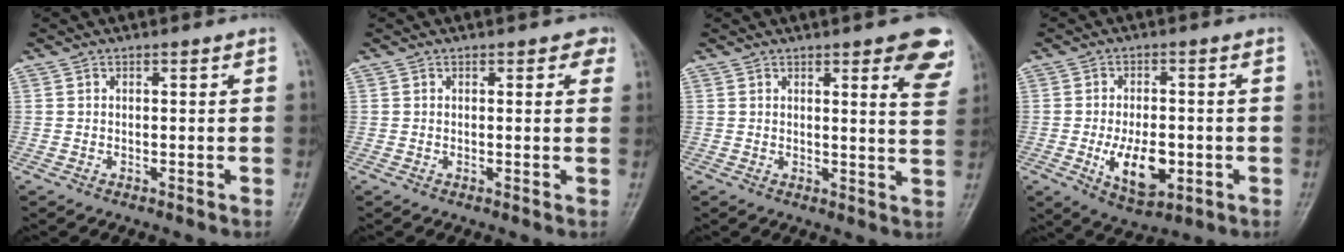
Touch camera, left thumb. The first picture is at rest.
{"total": 2.2, "force": [1.1, 1.3, 1.4], "torque": [0.002, -0.001, 0.008]}
{"total": 9.8, "force": [5.5, 2.6, 7.7], "torque": [-0.062, -0.025, 0.056]}
{"total": 9.6, "force": [-2.3, 5.1, 7.8], "torque": [-0.118, -0.002, -0.027]}